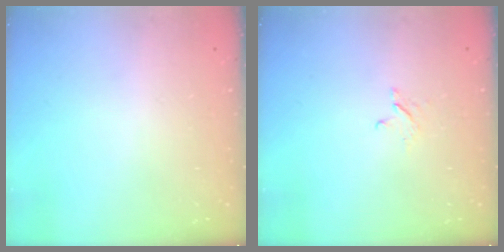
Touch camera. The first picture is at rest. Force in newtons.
{"total": 2.6, "press": 2.6, "slide": 0.3}